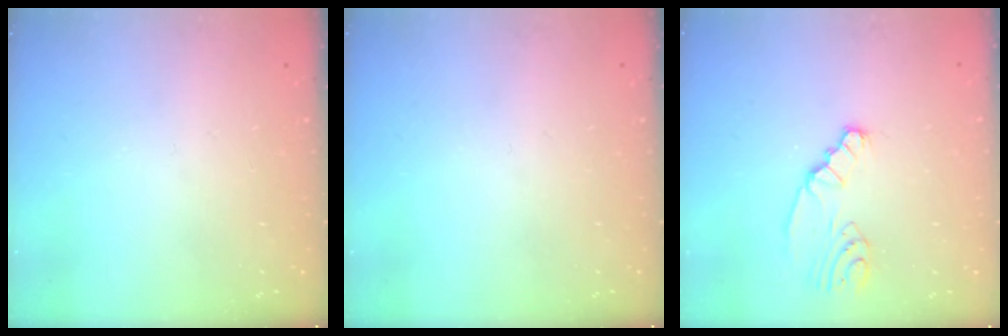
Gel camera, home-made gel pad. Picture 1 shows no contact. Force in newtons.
{"total": 0.0}
{"total": 2.3, "press": 2.2, "slide": 0.3}